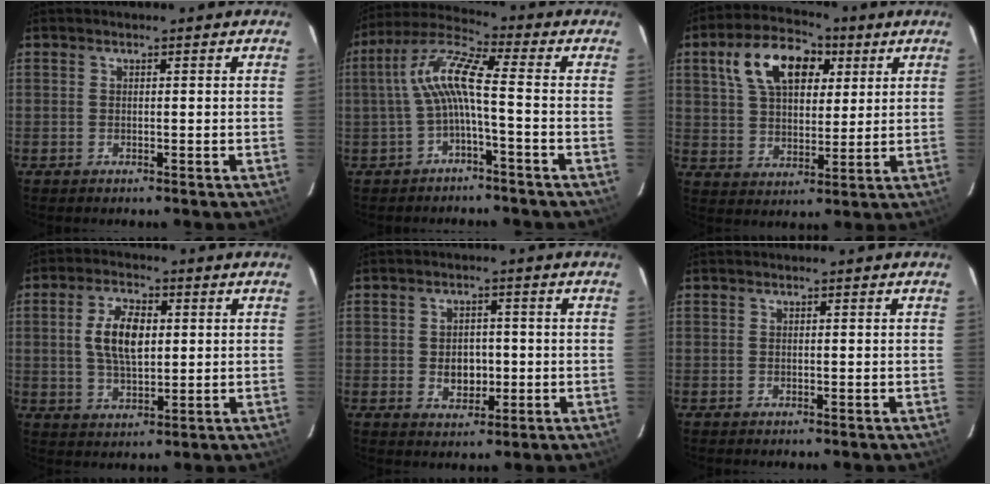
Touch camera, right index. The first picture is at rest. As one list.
[{"total": 8.5, "force": [-1.4, 0.8, 8.4], "torque": [-0.188, 0.020, -0.027]}, {"total": 14.5, "force": [6.2, 8.4, 10.1], "torque": [-0.190, 0.036, 0.105]}, {"total": 8.7, "force": [1.3, 4.4, 7.4], "torque": [-0.141, 0.009, 0.028]}, {"total": 5.1, "force": [-0.7, 3.9, 3.2], "torque": [-0.056, 0.001, -0.003]}, {"total": 0.0}]